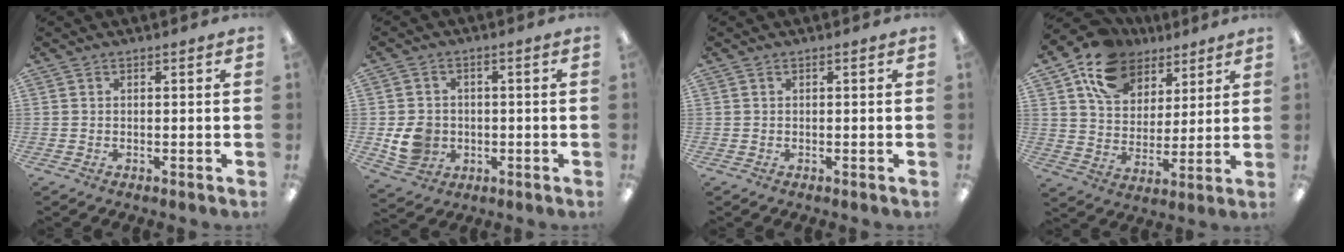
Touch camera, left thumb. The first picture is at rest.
{"total": 7.3, "force": [-1.2, 6.4, 3.3], "torque": [-0.064, 0.009, -0.019]}
{"total": 0.0}
{"total": 14.3, "force": [9.0, 9.8, 5.2], "torque": [-0.105, -0.043, 0.173]}